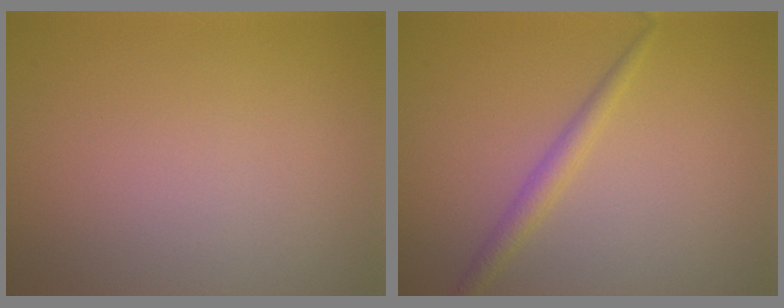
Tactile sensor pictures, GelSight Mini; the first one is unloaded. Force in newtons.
{"total": 1.9, "press": 1.9, "slide": 0.1}